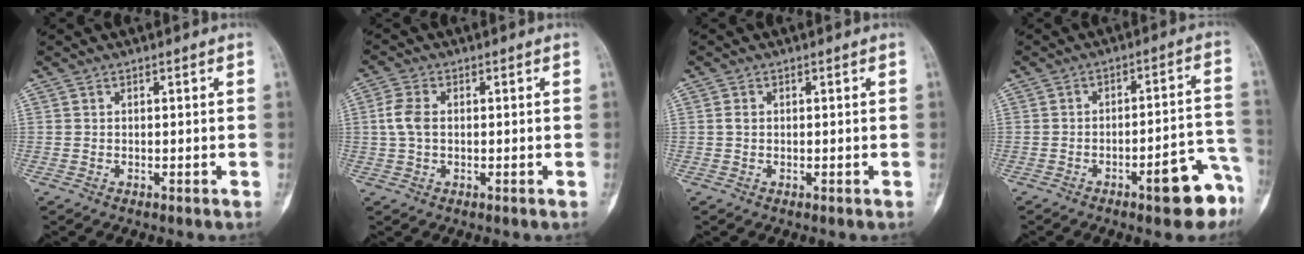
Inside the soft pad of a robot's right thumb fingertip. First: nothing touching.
{"total": 4.3, "force": [0.2, 2.7, 3.4], "torque": [-0.084, 0.008, 0.000]}
{"total": 0.9, "force": [0.1, 0.7, 0.6], "torque": [-0.011, 0.001, 0.000]}
{"total": 11.2, "force": [-6.2, 3.1, 8.8], "torque": [-0.087, 0.055, -0.077]}